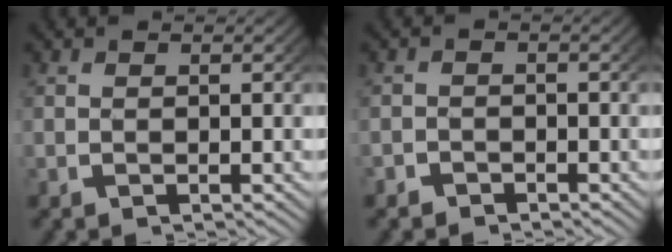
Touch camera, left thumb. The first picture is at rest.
{"total": 1.7, "force": [-1.4, 1.0, -0.1], "torque": [0.008, -0.010, -0.024]}